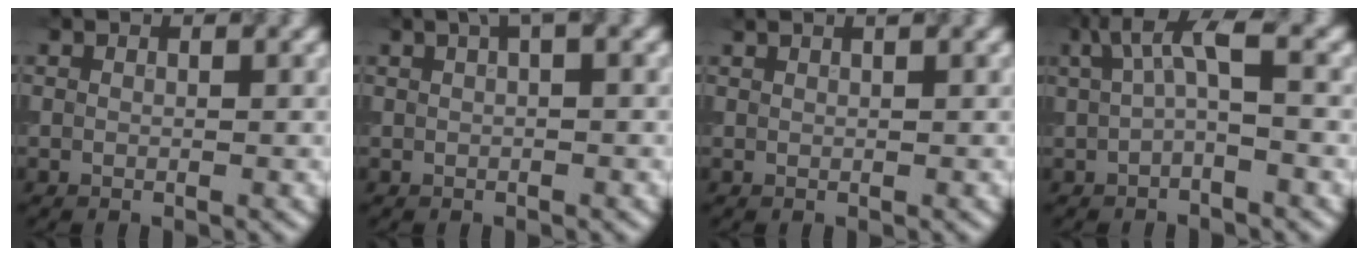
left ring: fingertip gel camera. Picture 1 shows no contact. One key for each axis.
{"total": 2.0, "fx": 0.8, "fy": 0.5, "fz": 1.7, "tx": -0.024, "ty": 0.006, "tz": 0.012}
{"total": 1.0, "fx": 0.7, "fy": 0.3, "fz": 0.7, "tx": -0.005, "ty": -0.001, "tz": 0.004}
{"total": 3.7, "fx": 0.9, "fy": 1.0, "fz": 3.4, "tx": -0.063, "ty": 0.009, "tz": 0.009}